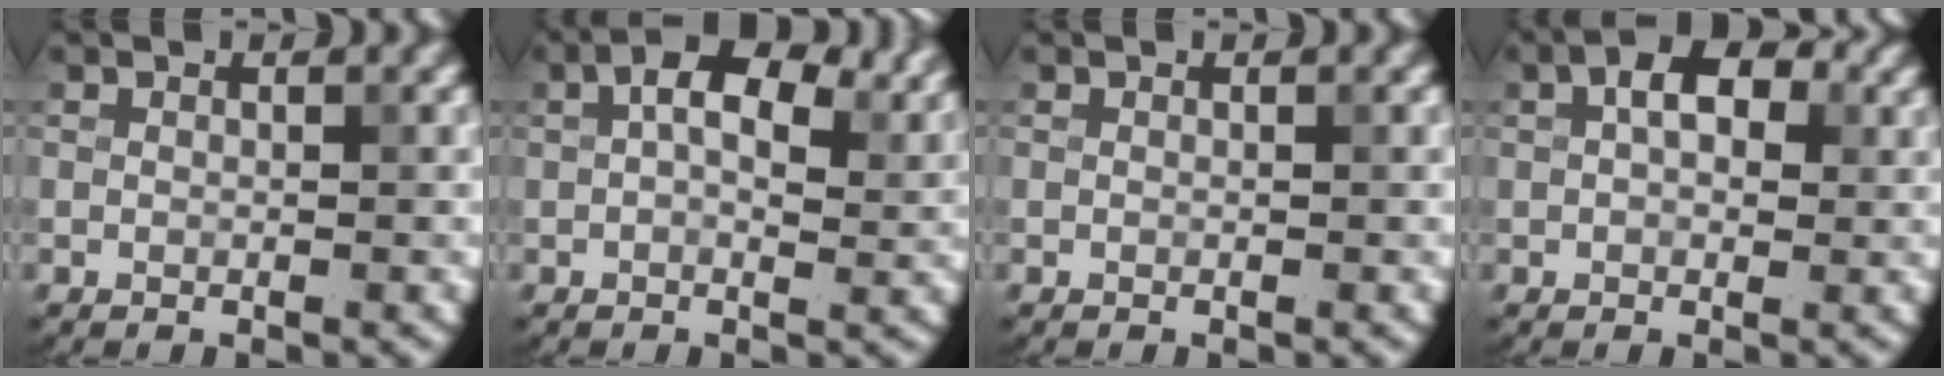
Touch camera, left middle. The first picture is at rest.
{"total": 6.3, "force": [2.2, 3.3, 4.9], "torque": [-0.074, 0.008, 0.024]}
{"total": 0.0}
{"total": 4.3, "force": [1.3, 2.5, 3.2], "torque": [-0.044, 0.010, 0.015]}